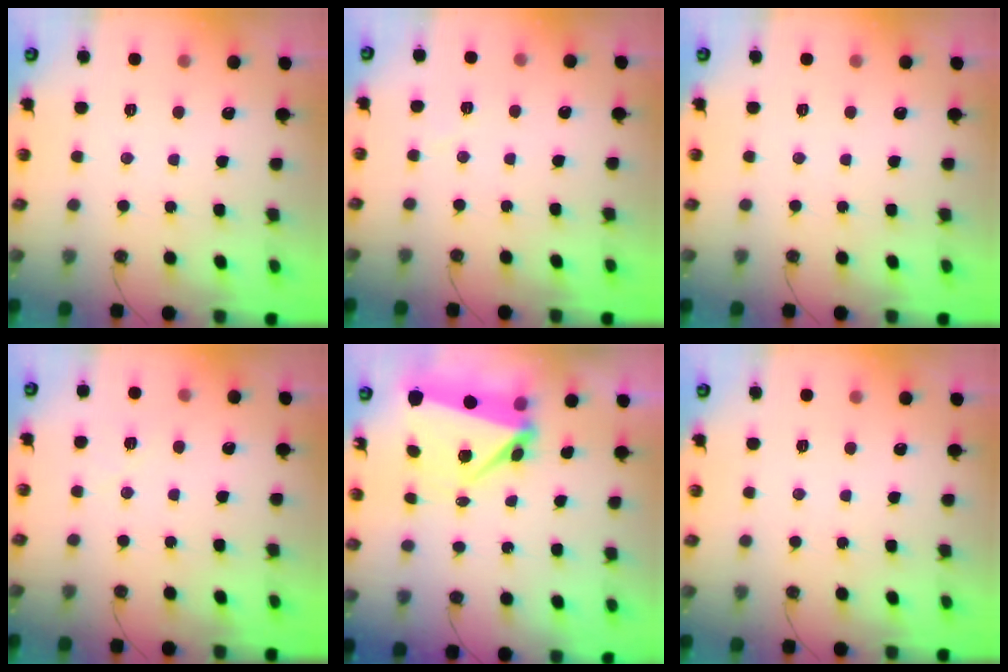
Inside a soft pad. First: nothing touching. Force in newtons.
{"total": 2.7, "press": 2.5, "slide": 1.1}
{"total": 0.0}
{"total": 10.6, "press": 3.6, "slide": 10.0}
{"total": 6.6, "press": 6.3, "slide": 1.9}
{"total": 0.0}